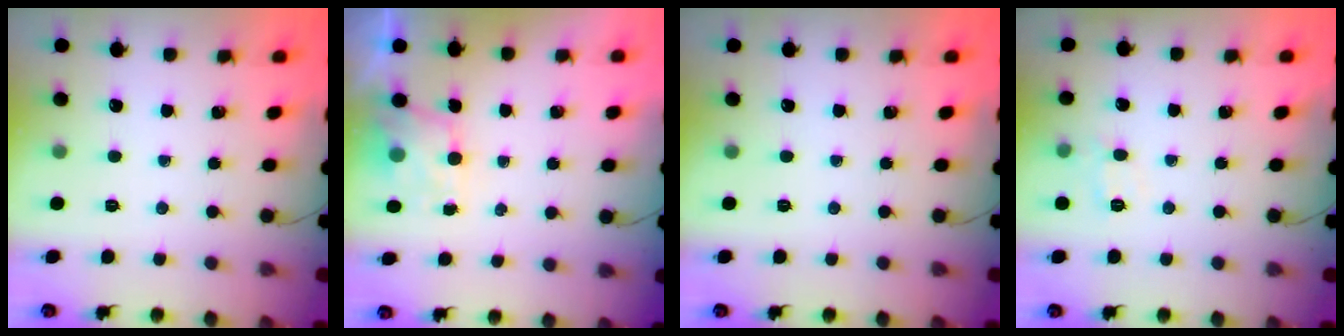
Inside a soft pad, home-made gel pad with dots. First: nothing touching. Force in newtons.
{"total": 4.4, "press": 4.3, "slide": 1.0}
{"total": 0.0}
{"total": 7.0, "press": 6.8, "slide": 1.8}